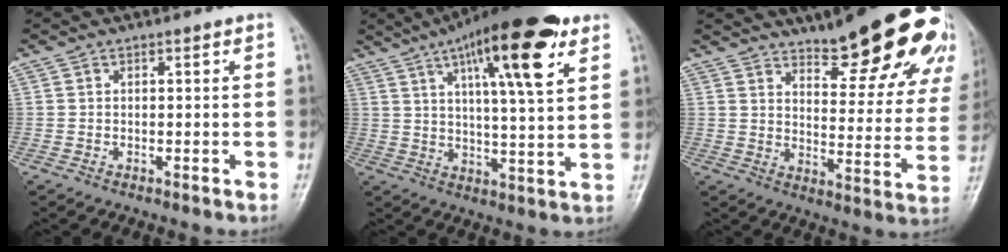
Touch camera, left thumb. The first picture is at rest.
{"total": 19.3, "force": [9.7, 4.4, 16.1], "torque": [-0.230, -0.023, 0.147]}
{"total": 23.9, "force": [17.4, 6.8, 14.9], "torque": [-0.151, -0.093, 0.220]}